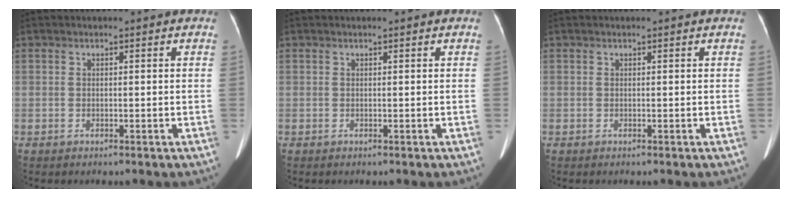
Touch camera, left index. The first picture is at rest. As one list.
[{"total": 0.0}, {"total": 0.0}]